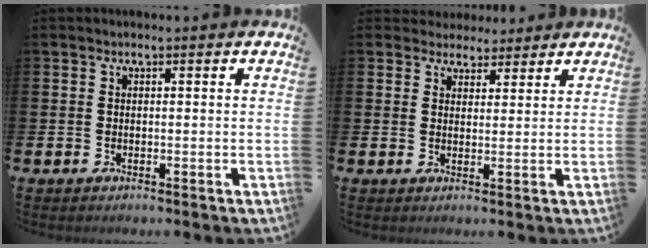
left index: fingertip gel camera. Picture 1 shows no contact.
{"total": 2.7, "force": [2.3, 1.3, -0.6], "torque": [0.013, -0.015, 0.039]}